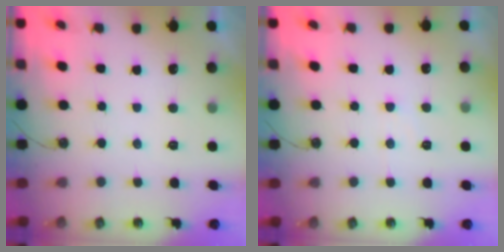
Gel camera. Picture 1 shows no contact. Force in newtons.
{"total": 5.3, "press": 5.3, "slide": 0.8}